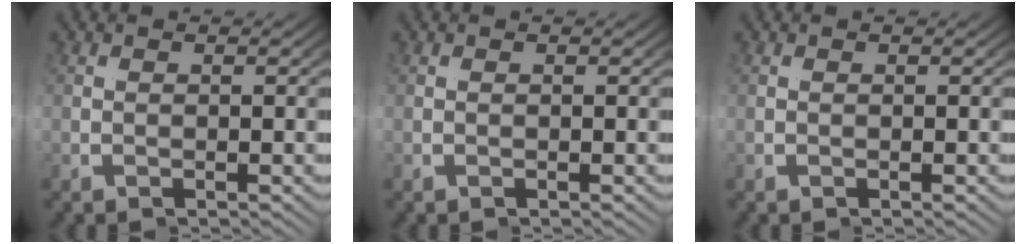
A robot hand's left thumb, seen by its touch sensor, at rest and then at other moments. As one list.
[{"total": 0.0}, {"total": 0.0}]